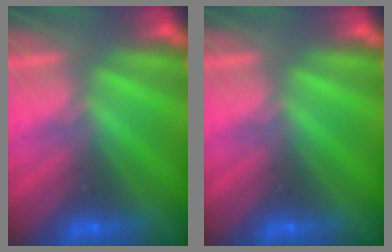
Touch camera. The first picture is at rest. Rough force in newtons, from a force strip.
{"total": 0.0}